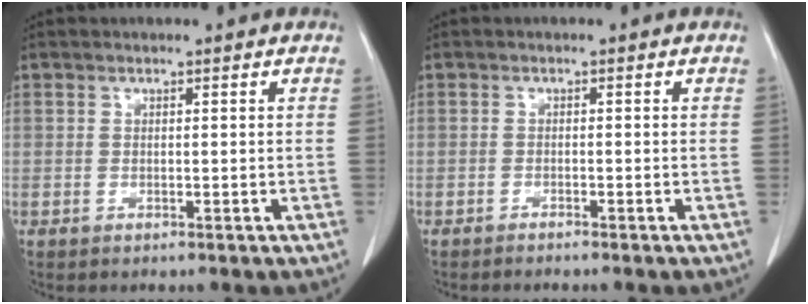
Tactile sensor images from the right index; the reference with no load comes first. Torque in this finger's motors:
{"motor_torque": [0.01, 0.02, -0.06, 0.01]}